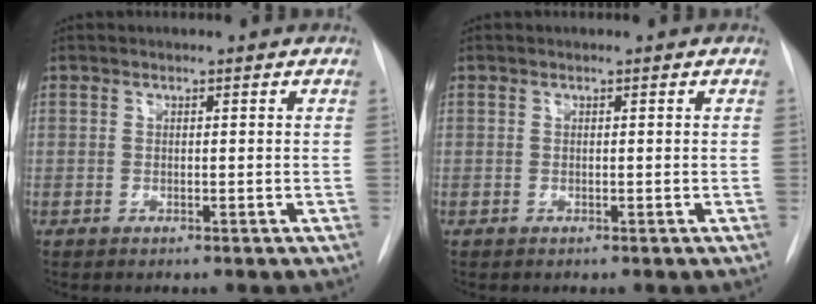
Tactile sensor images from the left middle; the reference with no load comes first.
{"total": 0.0}